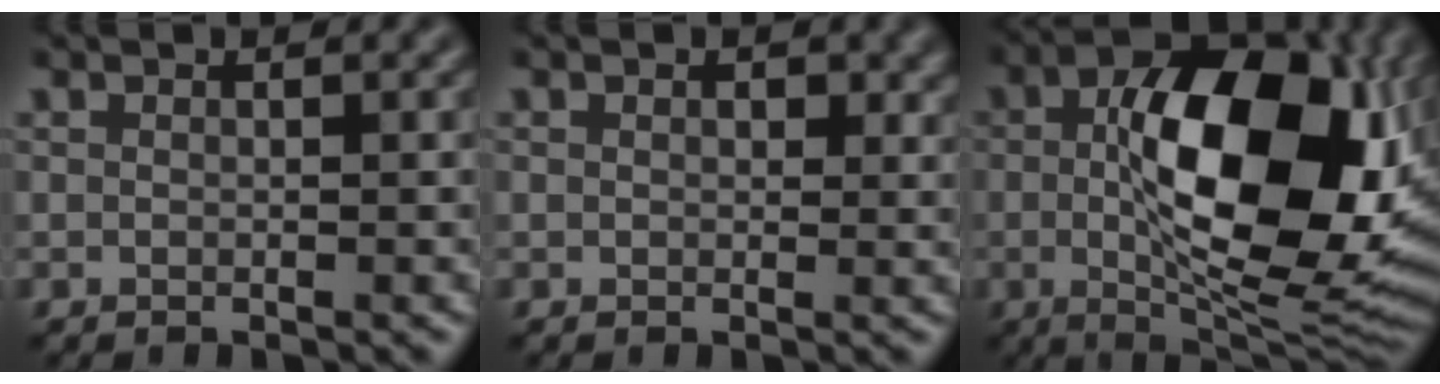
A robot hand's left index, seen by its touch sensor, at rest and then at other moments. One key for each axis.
{"total": 1.4, "fx": 0.6, "fy": 0.9, "fz": 0.9, "tx": -0.012, "ty": -0.002, "tz": 0.012}
{"total": 15.8, "fx": 0.9, "fy": 7.8, "fz": 13.7, "tx": -0.194, "ty": 0.009, "tz": 0.011}